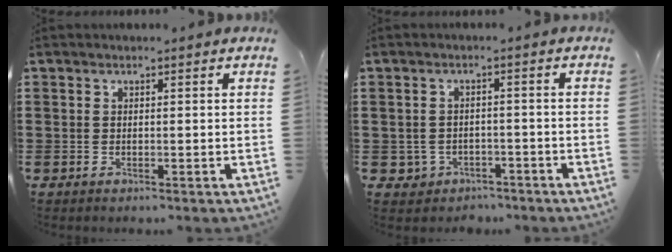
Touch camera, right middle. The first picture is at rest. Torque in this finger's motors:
{"motor_torque": [-0.05, -0.06, 0.07, -0.01]}